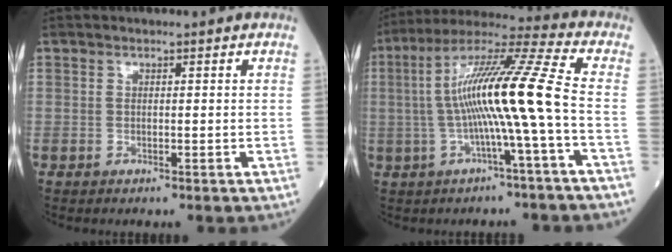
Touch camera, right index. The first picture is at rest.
{"total": 14.4, "force": [-1.2, -1.3, 14.3], "torque": [-0.260, 0.027, -0.030]}